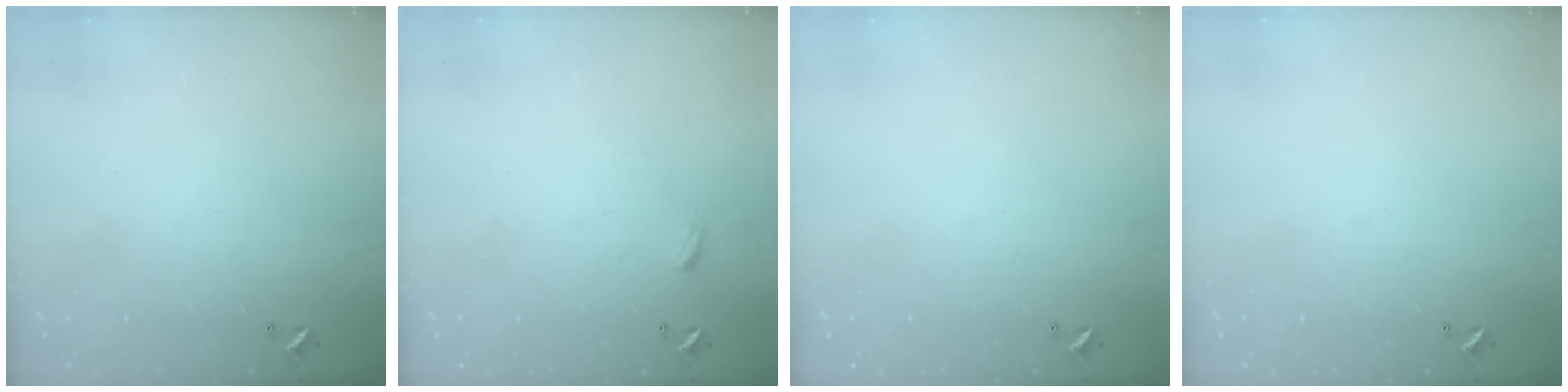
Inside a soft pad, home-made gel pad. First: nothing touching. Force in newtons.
{"total": 3.1, "press": 3.0, "slide": 0.4}
{"total": 0.0}
{"total": 0.0}